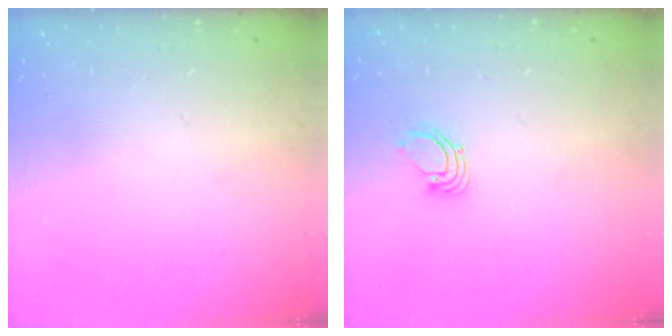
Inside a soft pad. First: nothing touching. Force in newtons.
{"total": 2.2, "press": 2.2, "slide": 0.2}